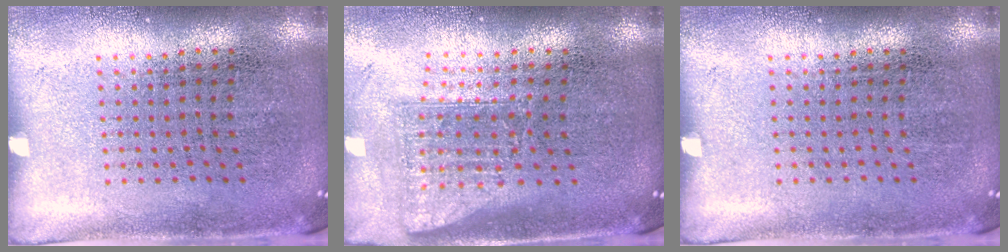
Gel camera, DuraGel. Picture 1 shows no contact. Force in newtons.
{"total": 1.6, "press": 1.3, "slide": 1.0}
{"total": 0.0}